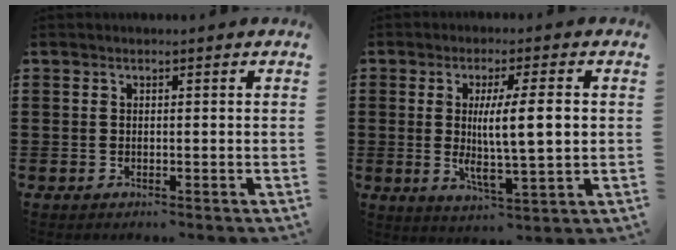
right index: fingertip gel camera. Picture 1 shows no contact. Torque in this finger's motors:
{"motor_torque": [2.14, 0.00, 0.60, 0.21]}